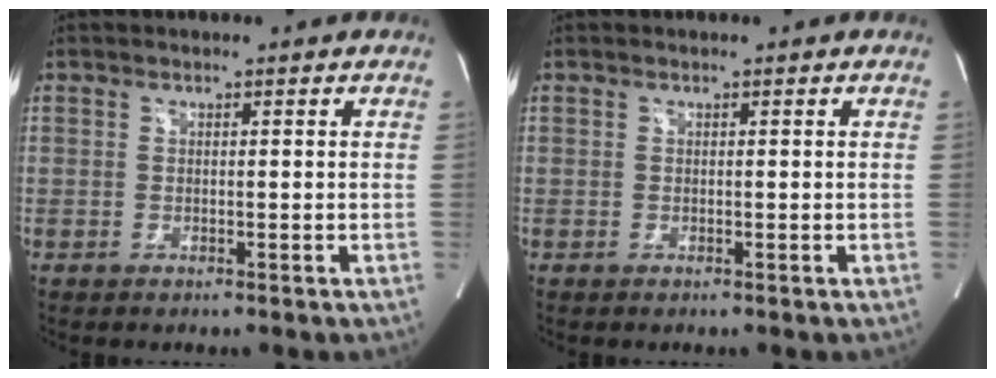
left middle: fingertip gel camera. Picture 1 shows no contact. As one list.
[{"total": 0.0}]